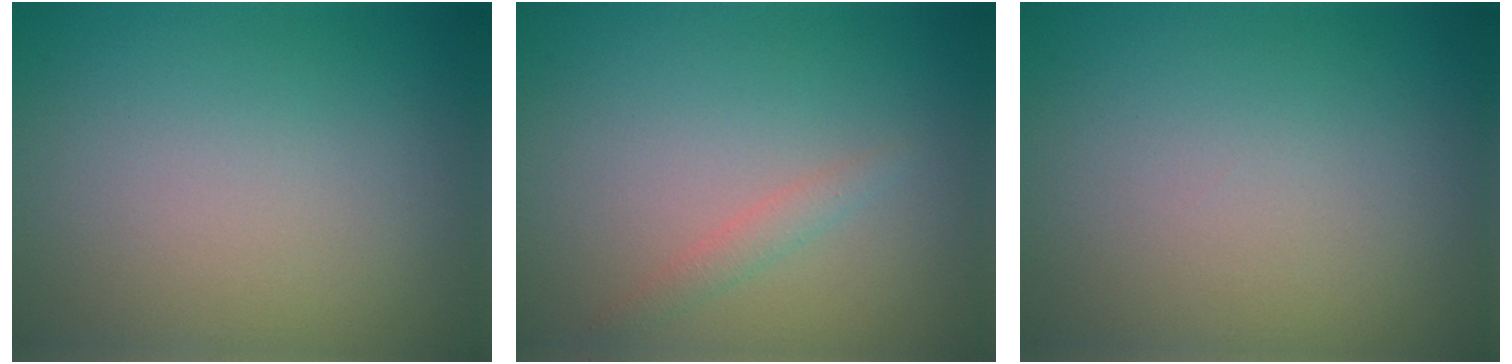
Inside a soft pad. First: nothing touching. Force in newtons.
{"total": 1.2, "press": 1.2, "slide": 0.0}
{"total": 0.0}